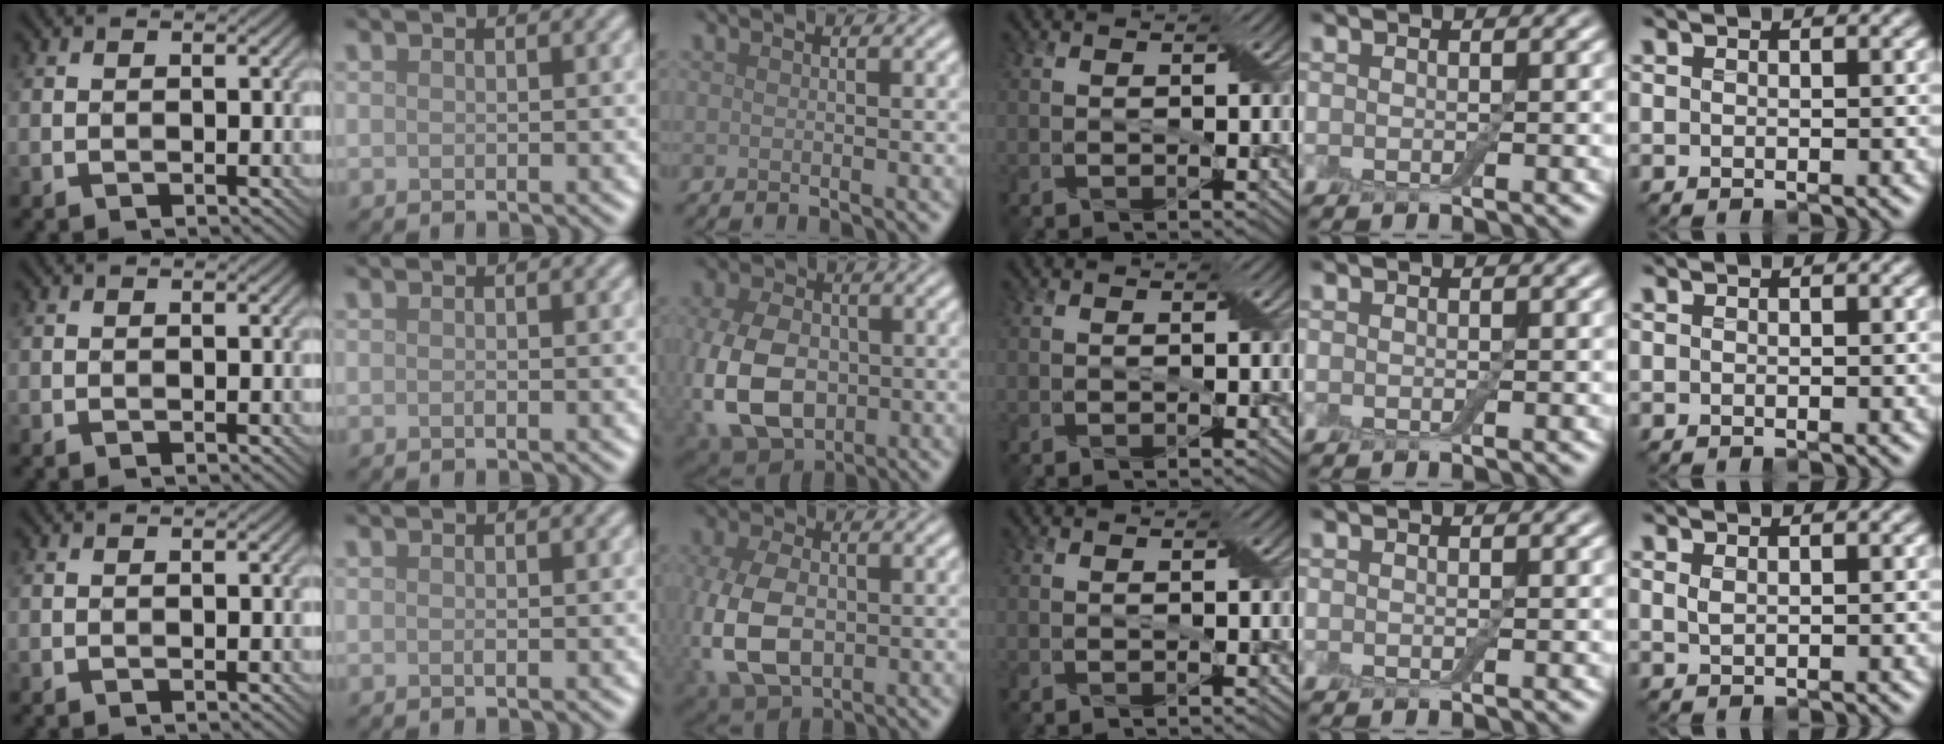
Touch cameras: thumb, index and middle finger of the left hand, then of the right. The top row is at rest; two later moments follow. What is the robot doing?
{"motion": "extract", "object": "drawer"}